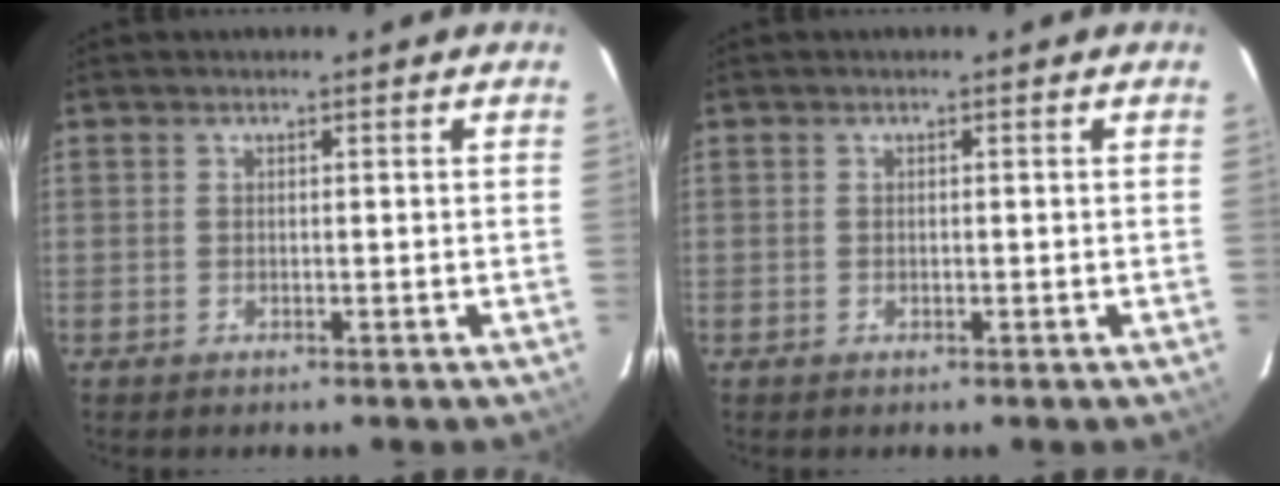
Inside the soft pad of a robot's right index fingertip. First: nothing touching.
{"total": 0.0}